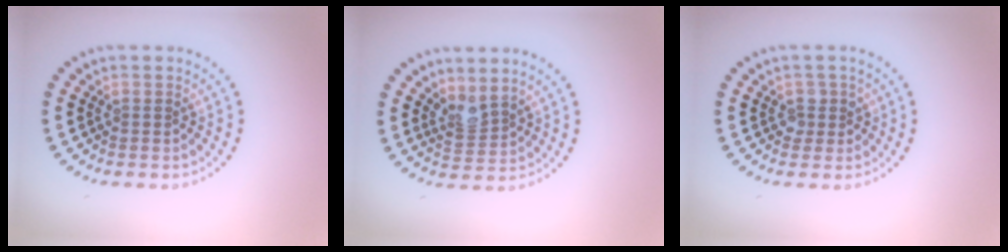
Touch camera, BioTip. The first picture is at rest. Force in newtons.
{"total": 2.1, "press": 1.5, "slide": 1.4}
{"total": 1.4, "press": 1.2, "slide": 0.7}